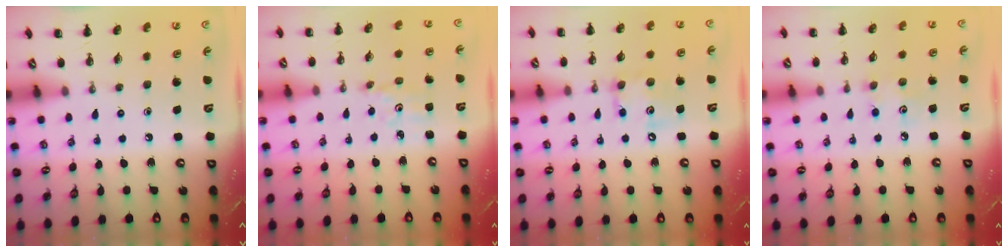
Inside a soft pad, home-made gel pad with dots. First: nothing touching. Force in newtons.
{"total": 2.3, "press": 2.2, "slide": 0.7}
{"total": 8.8, "press": 8.7, "slide": 1.1}
{"total": 3.9, "press": 3.8, "slide": 1.0}